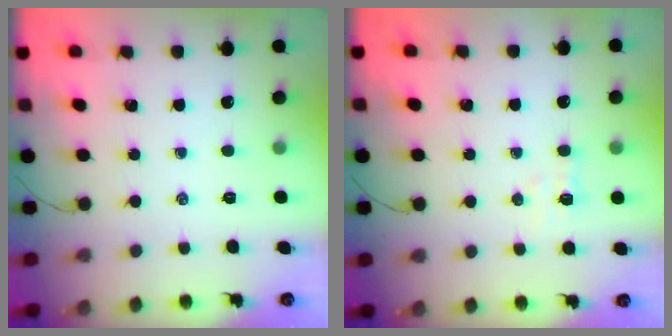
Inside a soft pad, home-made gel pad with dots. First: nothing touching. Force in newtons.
{"total": 3.7, "press": 3.5, "slide": 1.2}